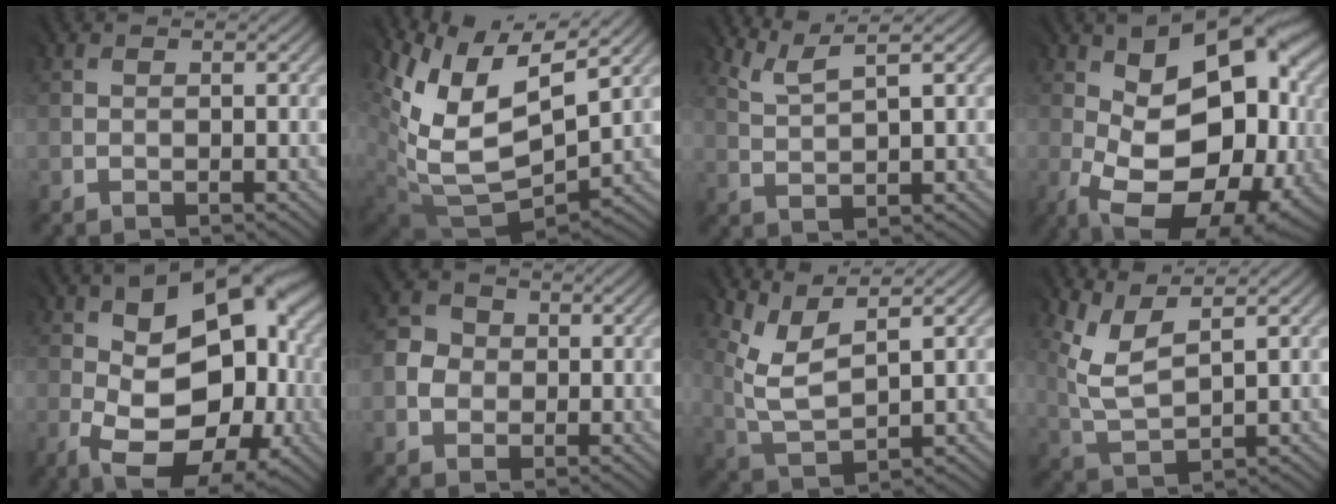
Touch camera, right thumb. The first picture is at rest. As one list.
[{"total": 11.8, "force": [5.5, 6.6, 8.0], "torque": [-0.193, -0.007, 0.124]}, {"total": 3.1, "force": [2.6, 0.0, 1.7], "torque": [-0.034, 0.004, 0.064]}, {"total": 19.0, "force": [-0.3, 11.8, 14.9], "torque": [-0.221, -0.032, 0.024]}, {"total": 16.1, "force": [-0.4, 10.2, 12.5], "torque": [-0.189, -0.042, 0.017]}, {"total": 2.9, "force": [-0.5, 2.8, 0.5], "torque": [-0.011, 0.002, -0.012]}, {"total": 5.2, "force": [3.7, 1.4, 3.4], "torque": [-0.086, -0.004, 0.088]}, {"total": 5.3, "force": [3.6, 1.6, 3.6], "torque": [-0.095, 0.000, 0.084]}]